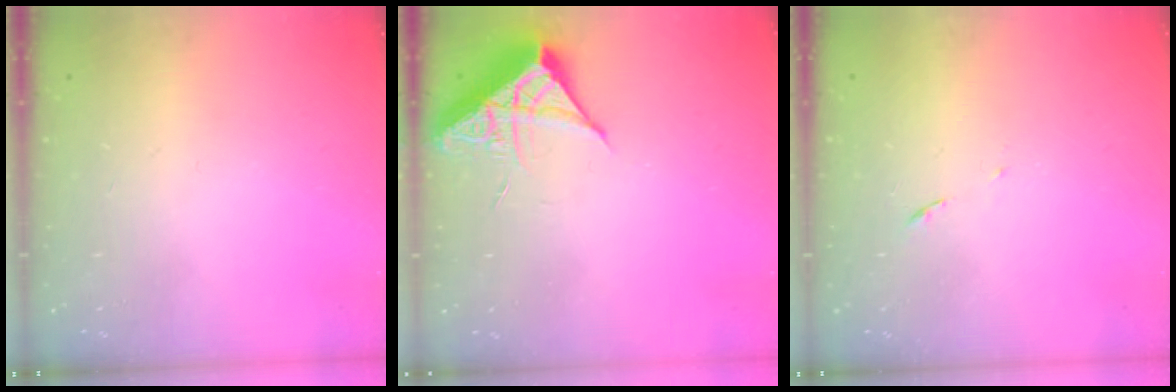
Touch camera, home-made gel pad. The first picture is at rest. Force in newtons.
{"total": 6.4, "press": 6.4, "slide": 0.4}
{"total": 5.6, "press": 5.6, "slide": 0.4}